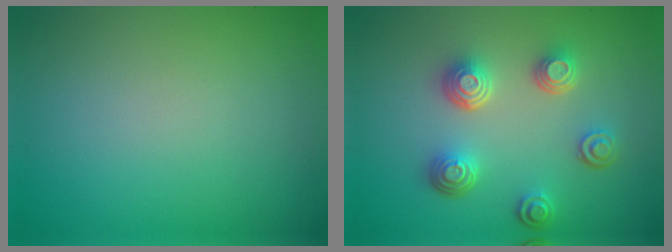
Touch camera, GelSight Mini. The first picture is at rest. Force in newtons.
{"total": 4.5, "press": 3.5, "slide": 2.9}